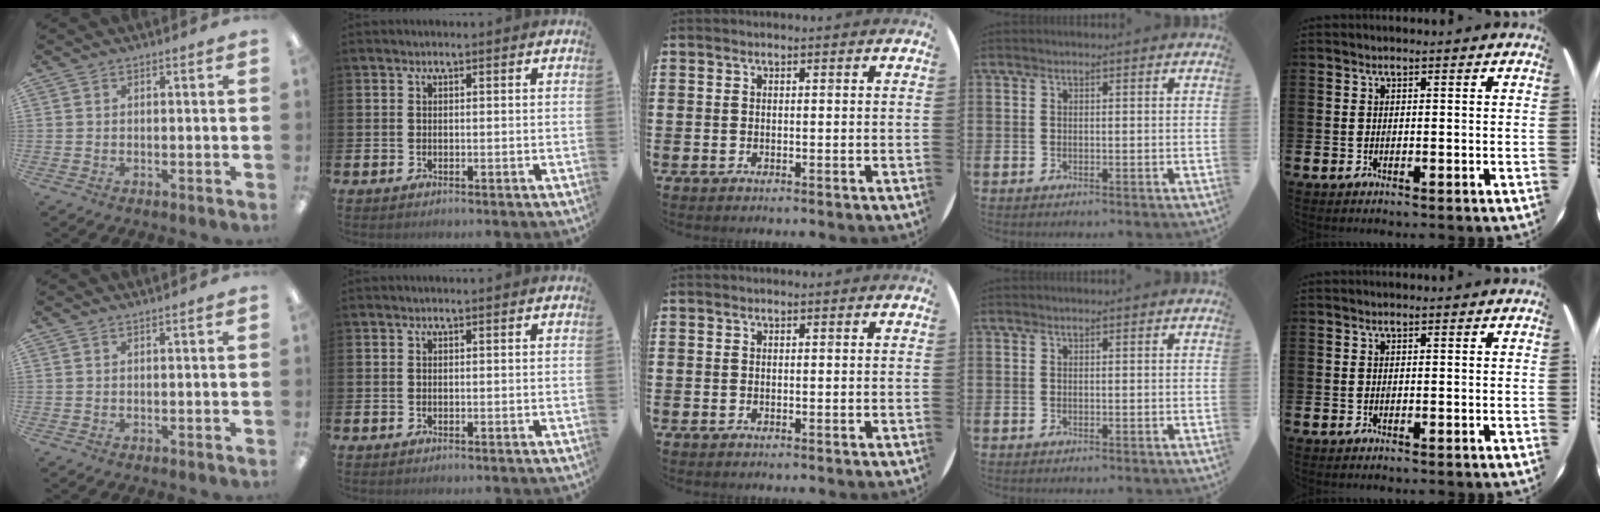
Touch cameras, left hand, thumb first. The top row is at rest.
{"thumb": {"total": 0.6, "force": [0.5, -0.1, 0.2], "torque": [-0.003, 0.000, 0.008]}}